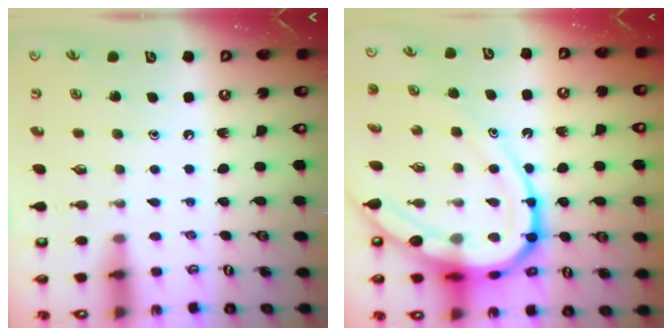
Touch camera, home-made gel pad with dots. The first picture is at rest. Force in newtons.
{"total": 21.9, "press": 21.8, "slide": 2.1}